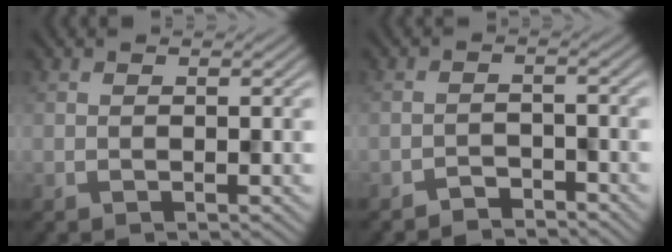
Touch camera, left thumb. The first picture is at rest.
{"total": 2.5, "force": [-2.4, 0.6, 0.5], "torque": [-0.003, 0.003, -0.048]}